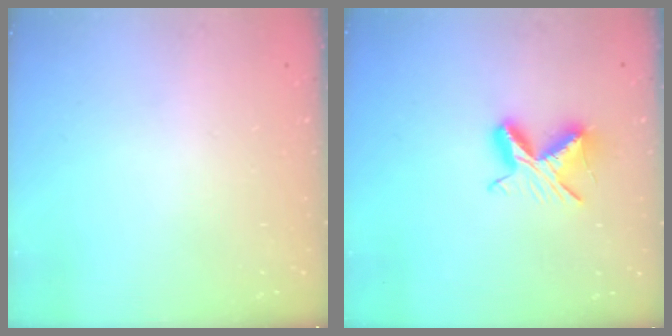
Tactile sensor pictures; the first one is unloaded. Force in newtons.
{"total": 8.5, "press": 8.5, "slide": 0.4}